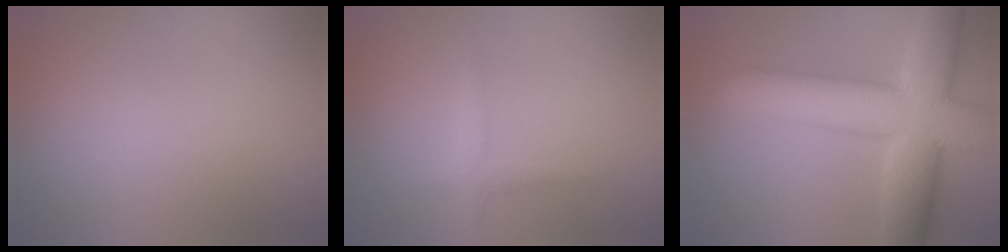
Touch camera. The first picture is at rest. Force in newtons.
{"total": 1.3, "press": 1.3, "slide": 0.0}
{"total": 10.5, "press": 10.5, "slide": 0.5}